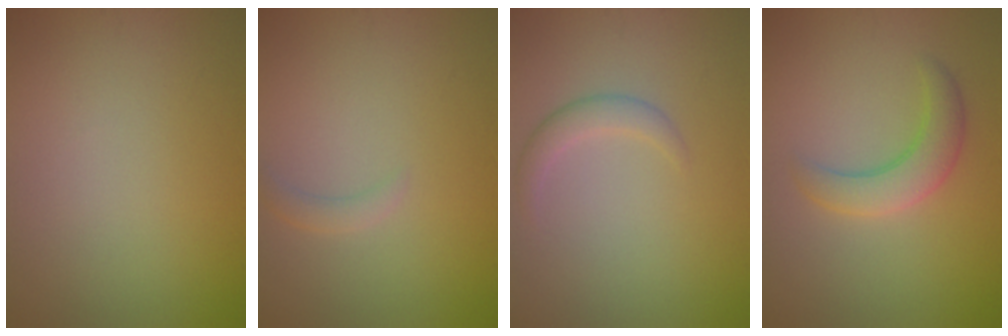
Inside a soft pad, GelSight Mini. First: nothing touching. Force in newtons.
{"total": 1.1, "press": 1.1, "slide": 0.2}
{"total": 1.6, "press": 1.6, "slide": 0.1}
{"total": 3.3, "press": 3.3, "slide": 0.2}